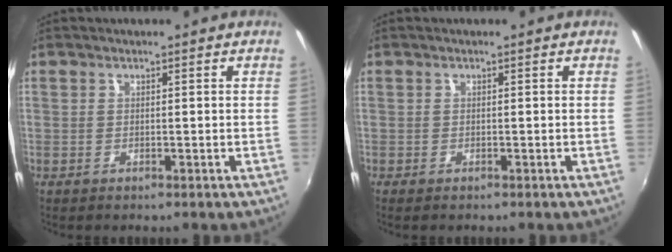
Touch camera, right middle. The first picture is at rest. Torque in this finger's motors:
{"motor_torque": [0.87, -1.19, 0.14, 0.03]}